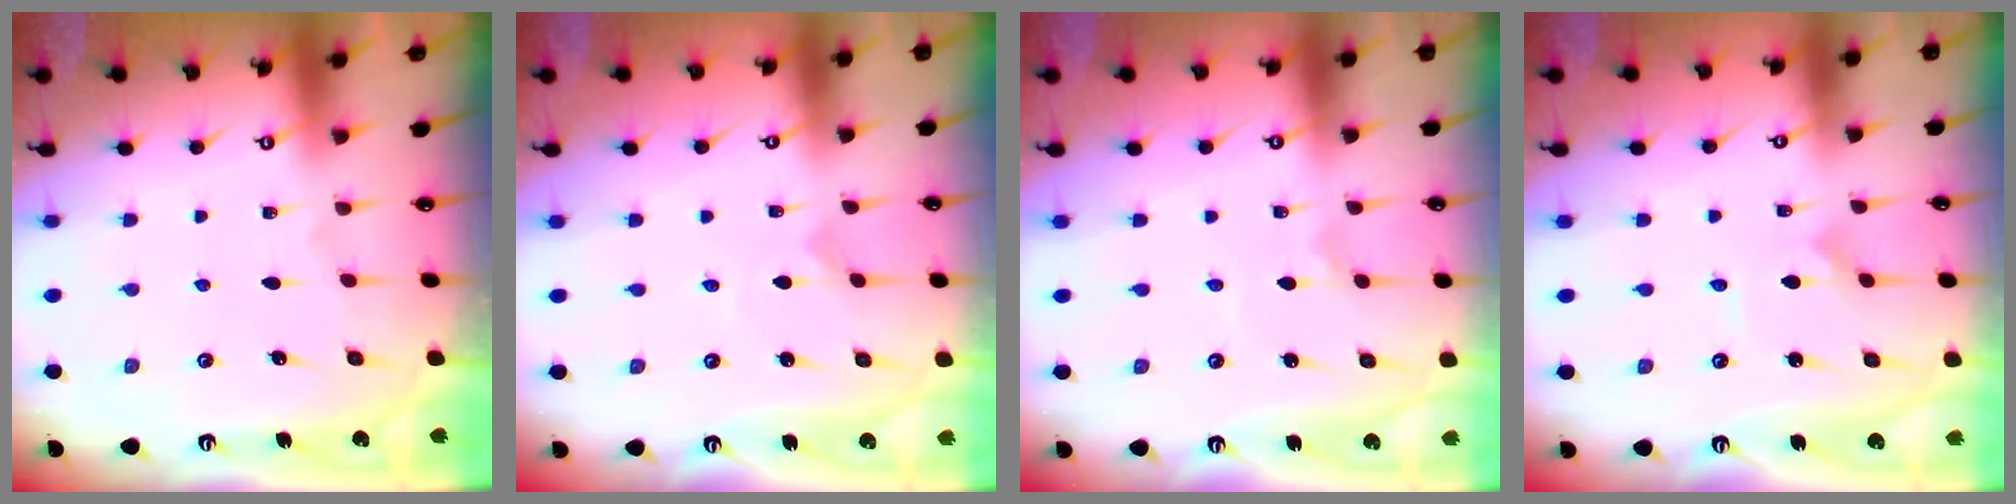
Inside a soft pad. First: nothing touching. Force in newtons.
{"total": 0.0}
{"total": 0.8, "press": 0.7, "slide": 0.2}
{"total": 1.0, "press": 1.0, "slide": 0.0}